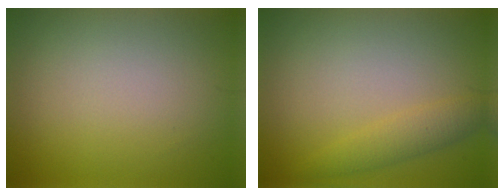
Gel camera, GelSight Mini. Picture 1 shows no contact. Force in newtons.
{"total": 2.3, "press": 2.3, "slide": 0.0}